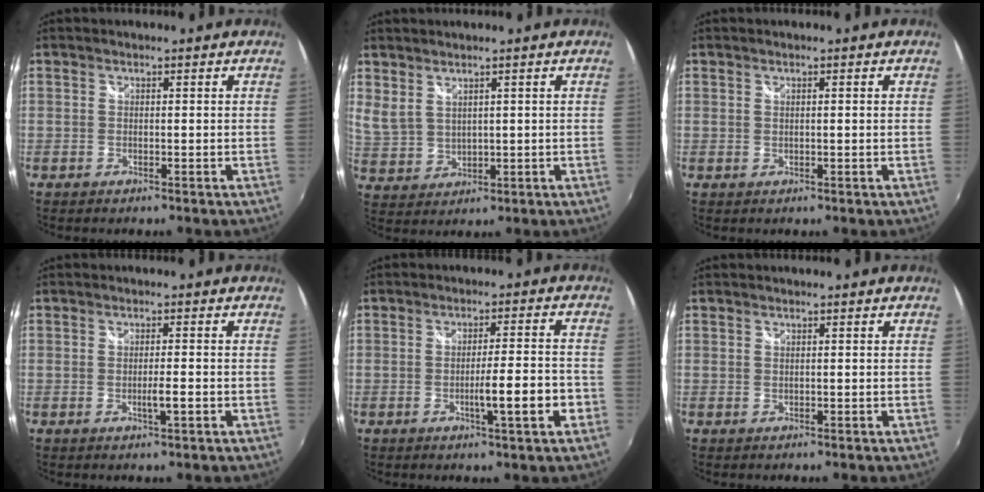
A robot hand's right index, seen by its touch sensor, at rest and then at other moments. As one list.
[{"total": 4.3, "force": [3.1, 2.1, 2.1], "torque": [-0.044, -0.002, 0.072]}, {"total": 0.8, "force": [0.4, -0.1, 0.8], "torque": [-0.013, 0.002, 0.005]}, {"total": 2.7, "force": [-0.9, 0.0, 2.5], "torque": [-0.043, -0.005, -0.014]}, {"total": 7.4, "force": [-2.7, 0.2, 6.9], "torque": [-0.111, -0.009, -0.036]}, {"total": 0.0}]